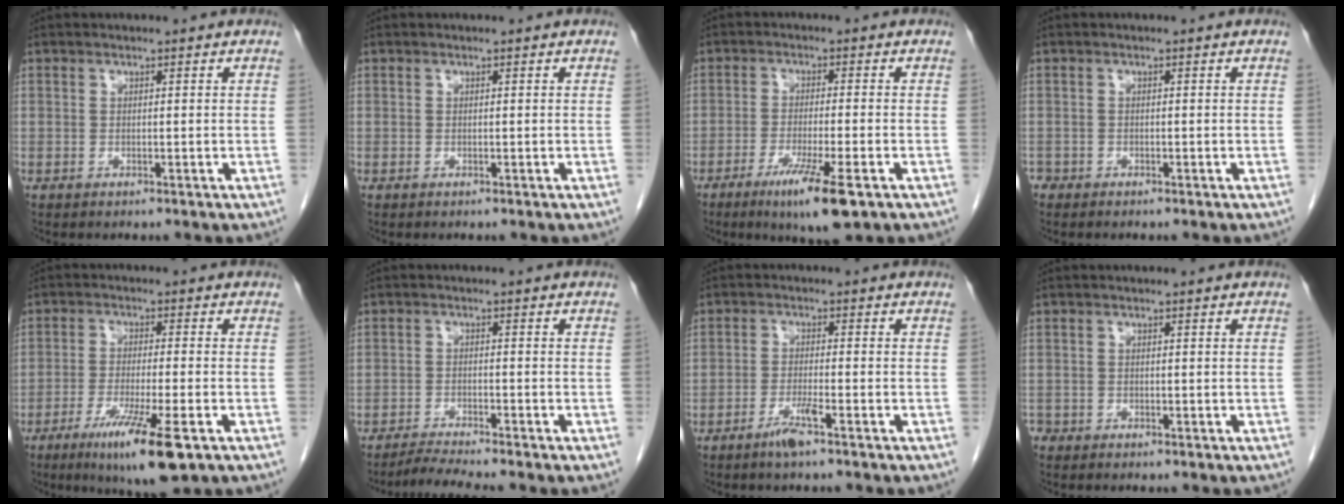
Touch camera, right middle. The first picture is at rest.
{"total": 0.0}
{"total": 8.3, "force": [-4.5, 0.2, 7.0], "torque": [-0.129, -0.025, -0.073]}
{"total": 1.1, "force": [-0.8, 0.8, 0.2], "torque": [-0.008, 0.001, -0.014]}
{"total": 10.4, "force": [-5.5, 0.4, 8.8], "torque": [-0.163, -0.032, -0.088]}
{"total": 4.4, "force": [-4.0, -1.3, 1.5], "torque": [-0.036, -0.021, -0.072]}
{"total": 3.4, "force": [-2.3, -0.2, 2.5], "torque": [-0.051, -0.006, -0.045]}
{"total": 1.2, "force": [-0.8, 0.8, 0.2], "torque": [-0.009, 0.001, -0.014]}